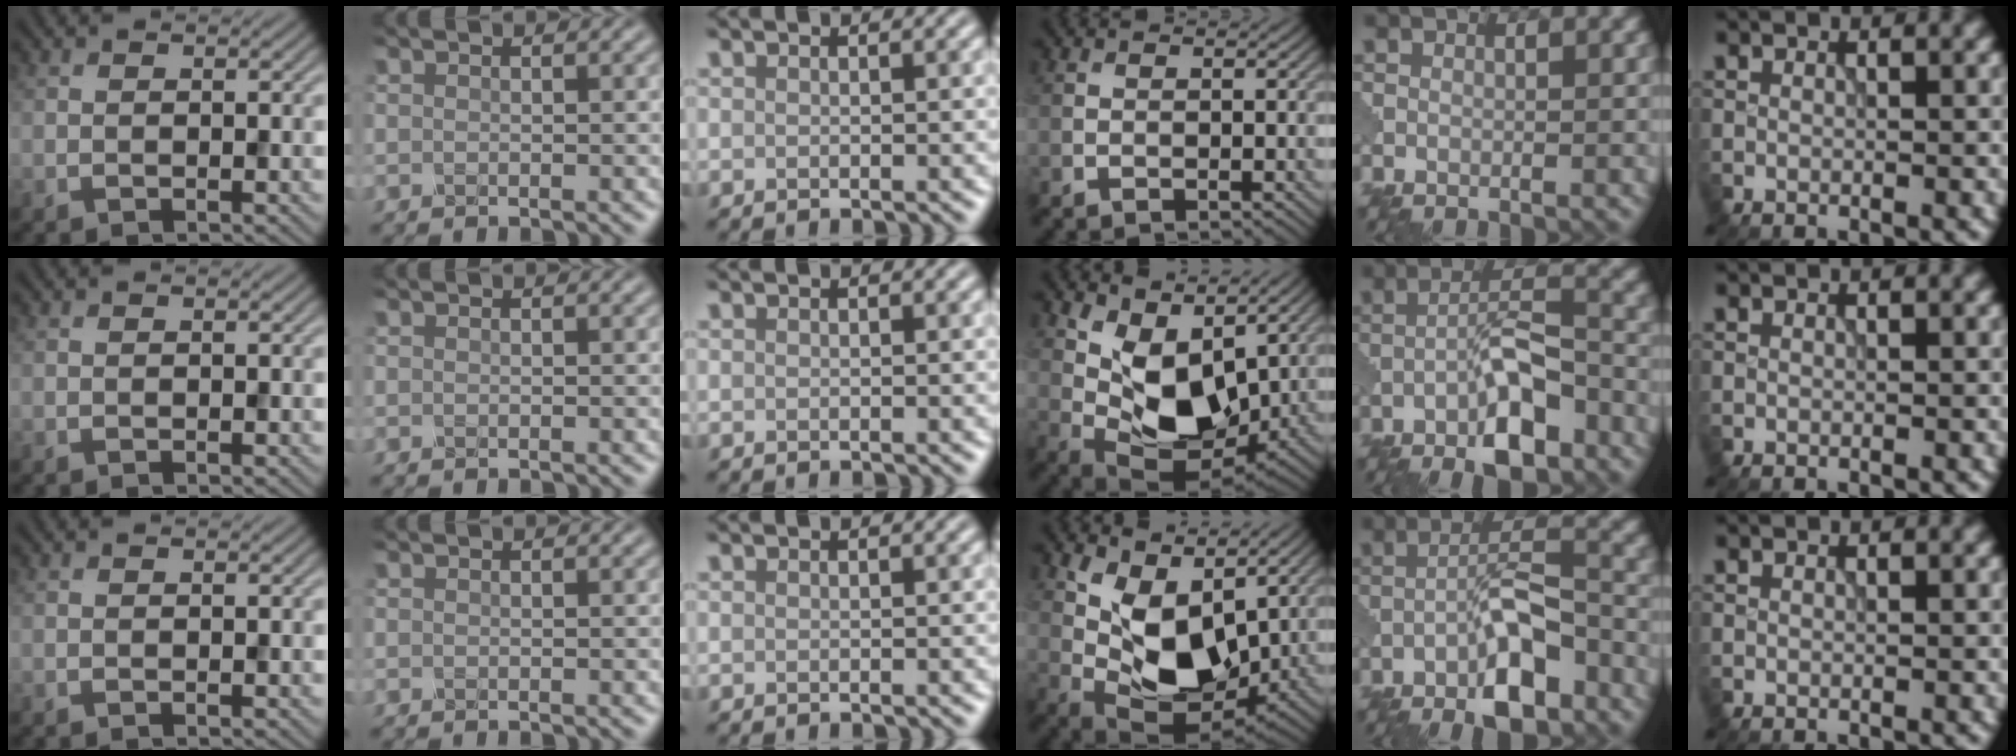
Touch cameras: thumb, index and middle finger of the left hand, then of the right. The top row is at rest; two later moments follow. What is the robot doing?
{"motion": "insert", "object": "pin"}